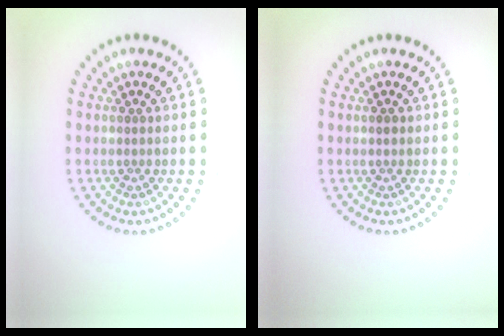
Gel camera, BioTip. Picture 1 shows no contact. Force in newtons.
{"total": 0.7, "press": 0.7, "slide": 0.2}